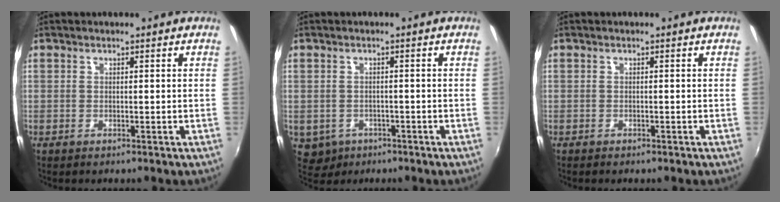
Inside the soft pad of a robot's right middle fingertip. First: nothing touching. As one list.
[{"total": 4.7, "force": [-1.9, 4.0, 1.6], "torque": [-0.040, -0.008, -0.021]}, {"total": 0.9, "force": [-0.8, 0.4, 0.3], "torque": [-0.009, -0.004, -0.013]}]